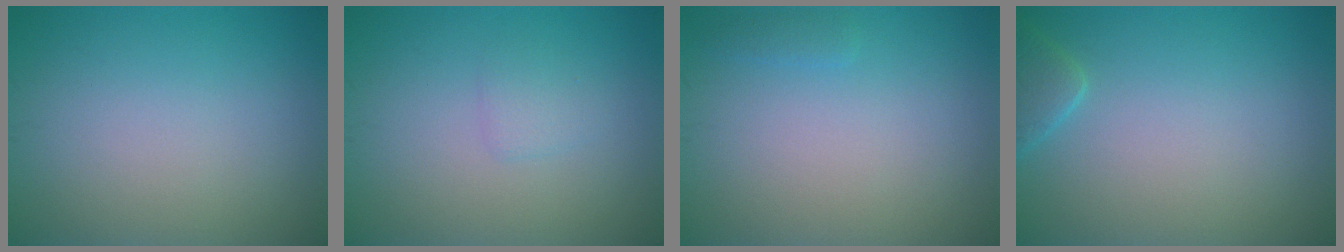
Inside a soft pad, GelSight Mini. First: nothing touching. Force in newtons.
{"total": 1.1, "press": 1.1, "slide": 0.1}
{"total": 0.7, "press": 0.7, "slide": 0.0}
{"total": 1.9, "press": 1.9, "slide": 0.2}